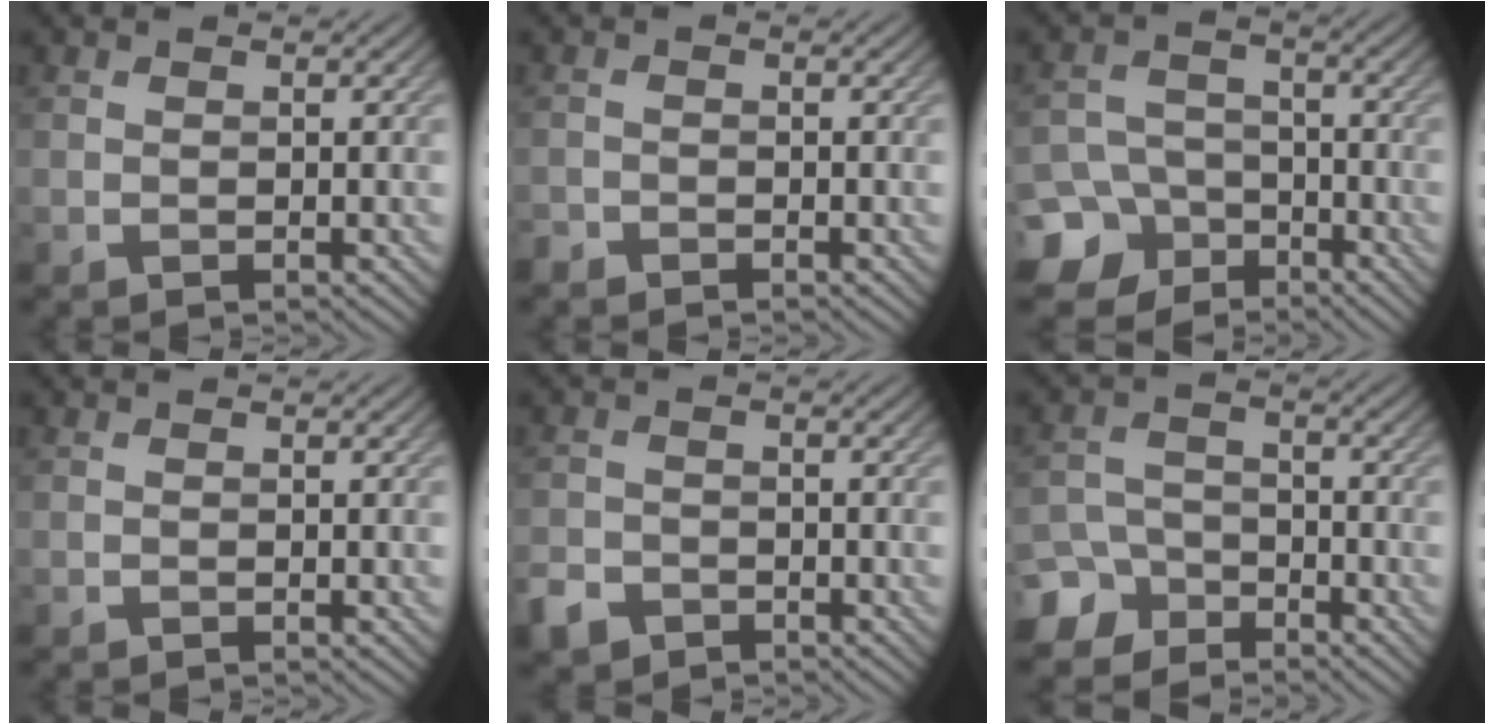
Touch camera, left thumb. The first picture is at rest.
{"total": 1.1, "force": [-1.1, 0.4, 0.1], "torque": [-0.002, -0.002, -0.025]}
{"total": 9.4, "force": [-5.8, 7.0, 2.4], "torque": [-0.051, -0.024, -0.120]}
{"total": 0.0}
{"total": 3.4, "force": [-2.4, 2.2, 1.1], "torque": [-0.029, -0.007, -0.053]}
{"total": 6.3, "force": [-4.7, 3.9, 1.5], "torque": [-0.030, -0.005, -0.101]}